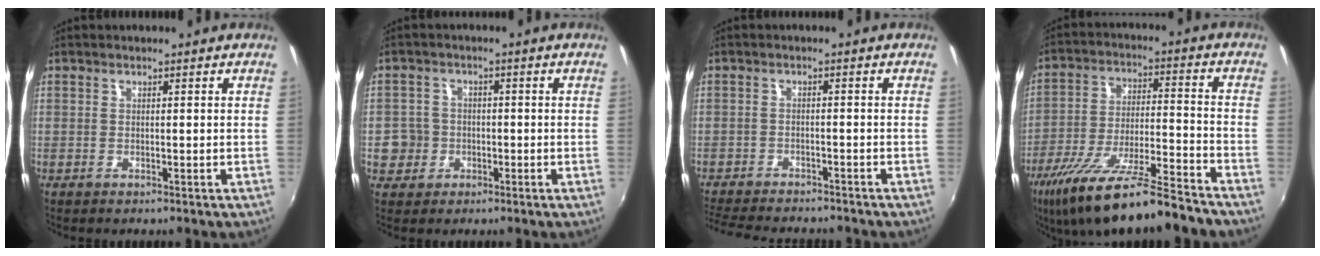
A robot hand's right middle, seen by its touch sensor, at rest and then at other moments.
{"total": 4.7, "force": [-1.2, 4.4, 0.8], "torque": [-0.024, 0.014, -0.018]}
{"total": 10.8, "force": [-9.8, 1.8, 3.9], "torque": [-0.102, -0.023, -0.157]}
{"total": 19.3, "force": [-15.7, 1.8, 11.2], "torque": [-0.211, -0.040, -0.256]}